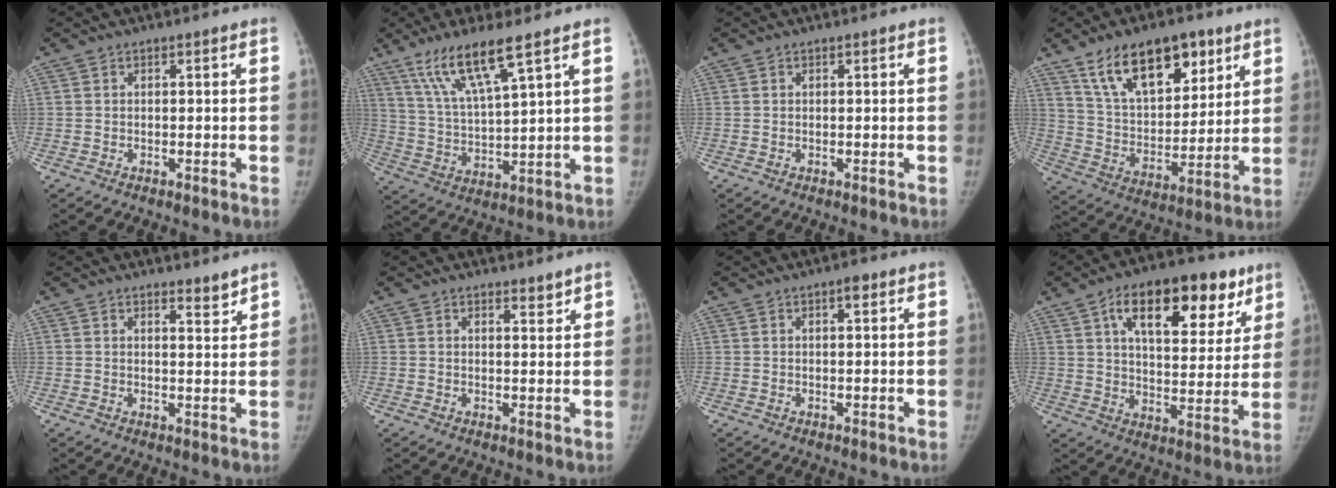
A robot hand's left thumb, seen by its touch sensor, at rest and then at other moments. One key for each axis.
{"total": 11.7, "fx": 7.5, "fy": 1.5, "fz": 8.8, "tx": -0.174, "ty": -0.031, "tz": 0.155}
{"total": 0.0}
{"total": 19.3, "fx": 11.2, "fy": 10.0, "fz": 12.1, "tx": -0.150, "ty": -0.039, "tz": 0.199}
{"total": 2.6, "fx": 2.4, "fy": 0.6, "fz": 0.9, "tx": -0.004, "ty": -0.023, "tz": 0.036}
{"total": 2.0, "fx": 1.8, "fy": 0.6, "fz": 0.6, "tx": 0.001, "ty": -0.015, "tz": 0.026}
{"total": 1.6, "fx": 0.8, "fy": 0.6, "fz": 1.3, "tx": -0.014, "ty": 0.001, "tz": 0.008}
{"total": 21.1, "fx": 10.8, "fy": 10.5, "fz": 14.8, "tx": -0.174, "ty": -0.015, "tz": 0.165}